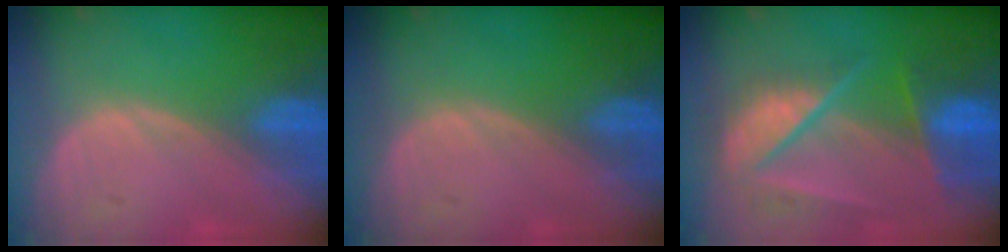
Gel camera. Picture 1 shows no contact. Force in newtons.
{"total": 0.0}
{"total": 9.8, "press": 8.2, "slide": 5.3}